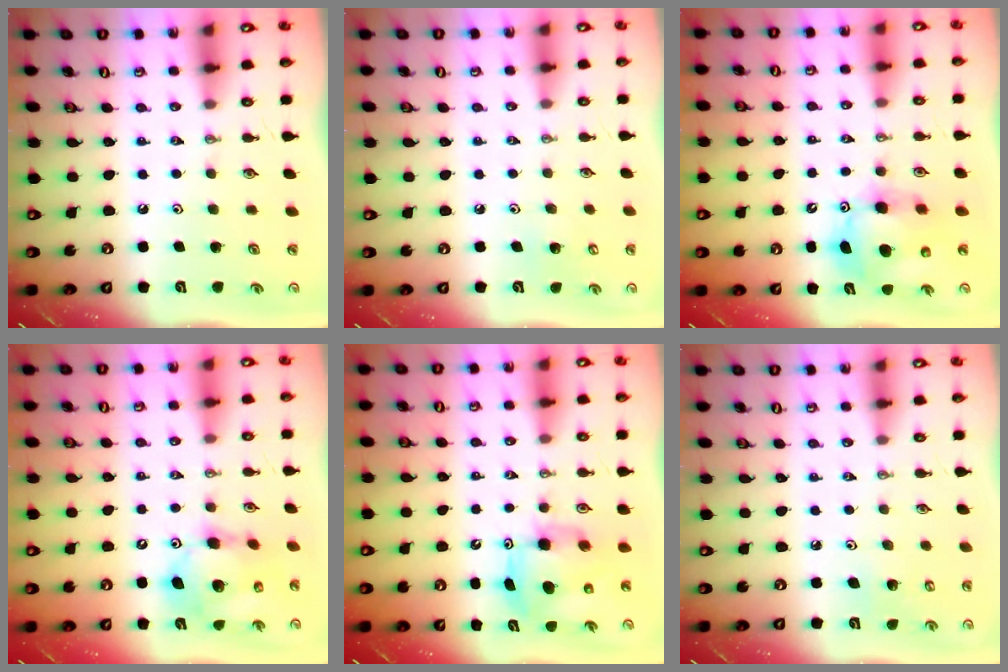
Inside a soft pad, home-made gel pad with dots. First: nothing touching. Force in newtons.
{"total": 5.0, "press": 4.9, "slide": 0.4}
{"total": 11.8, "press": 11.6, "slide": 2.3}
{"total": 14.1, "press": 13.9, "slide": 2.5}
{"total": 8.1, "press": 8.0, "slide": 0.6}
{"total": 4.0, "press": 3.9, "slide": 0.9}